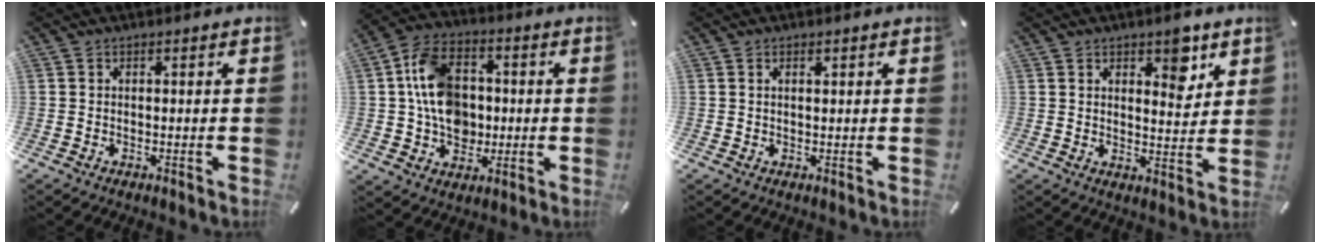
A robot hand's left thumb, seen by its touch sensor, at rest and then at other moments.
{"total": 13.2, "force": [0.1, 10.6, 7.9], "torque": [-0.162, 0.024, 0.007]}
{"total": 0.9, "force": [0.4, 0.4, 0.7], "torque": [-0.014, 0.001, 0.007]}
{"total": 6.9, "force": [4.5, 3.5, 3.9], "torque": [-0.035, -0.029, 0.070]}